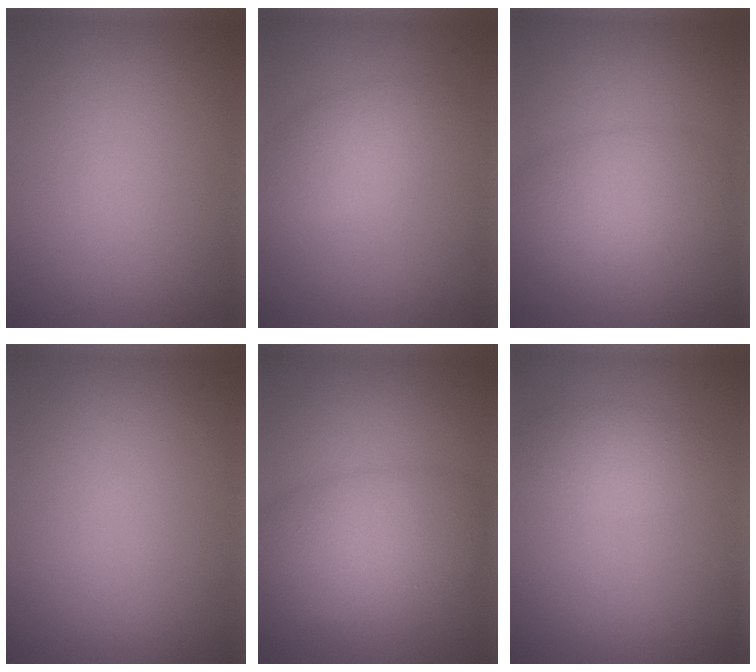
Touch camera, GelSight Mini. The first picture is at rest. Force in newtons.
{"total": 2.9, "press": 2.9, "slide": 0.2}
{"total": 4.5, "press": 4.5, "slide": 0.3}
{"total": 0.0}
{"total": 6.8, "press": 6.7, "slide": 0.3}
{"total": 2.2, "press": 2.2, "slide": 0.1}